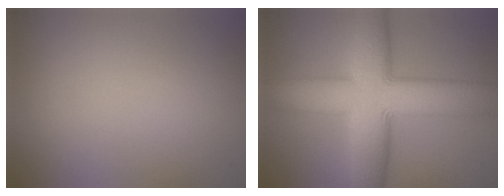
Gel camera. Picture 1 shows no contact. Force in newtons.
{"total": 11.3, "press": 11.3, "slide": 0.4}